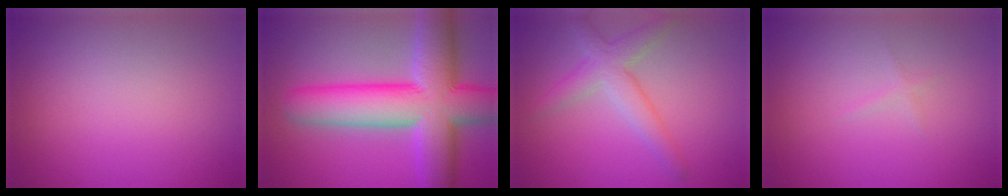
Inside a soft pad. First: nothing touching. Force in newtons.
{"total": 12.6, "press": 12.5, "slide": 0.7}
{"total": 3.7, "press": 3.7, "slide": 0.1}
{"total": 0.5, "press": 0.5, "slide": 0.0}